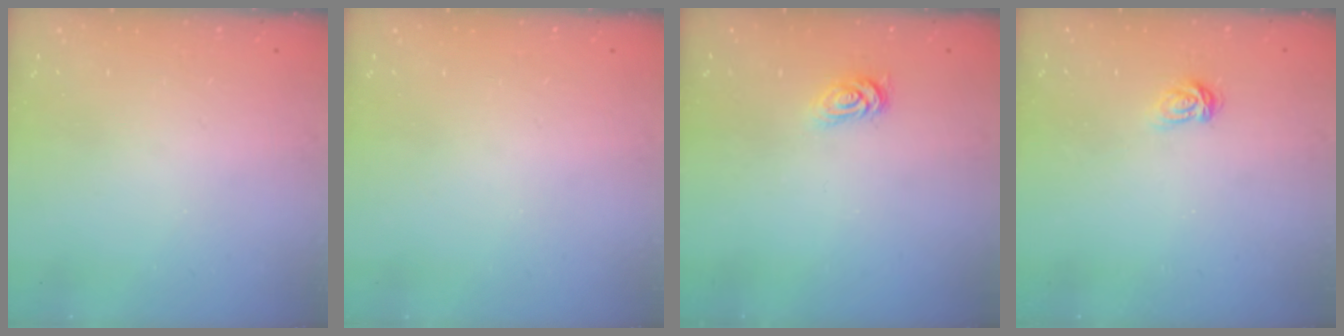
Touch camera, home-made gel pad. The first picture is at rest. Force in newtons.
{"total": 0.0}
{"total": 1.8, "press": 1.8, "slide": 0.3}
{"total": 5.2, "press": 5.2, "slide": 0.5}